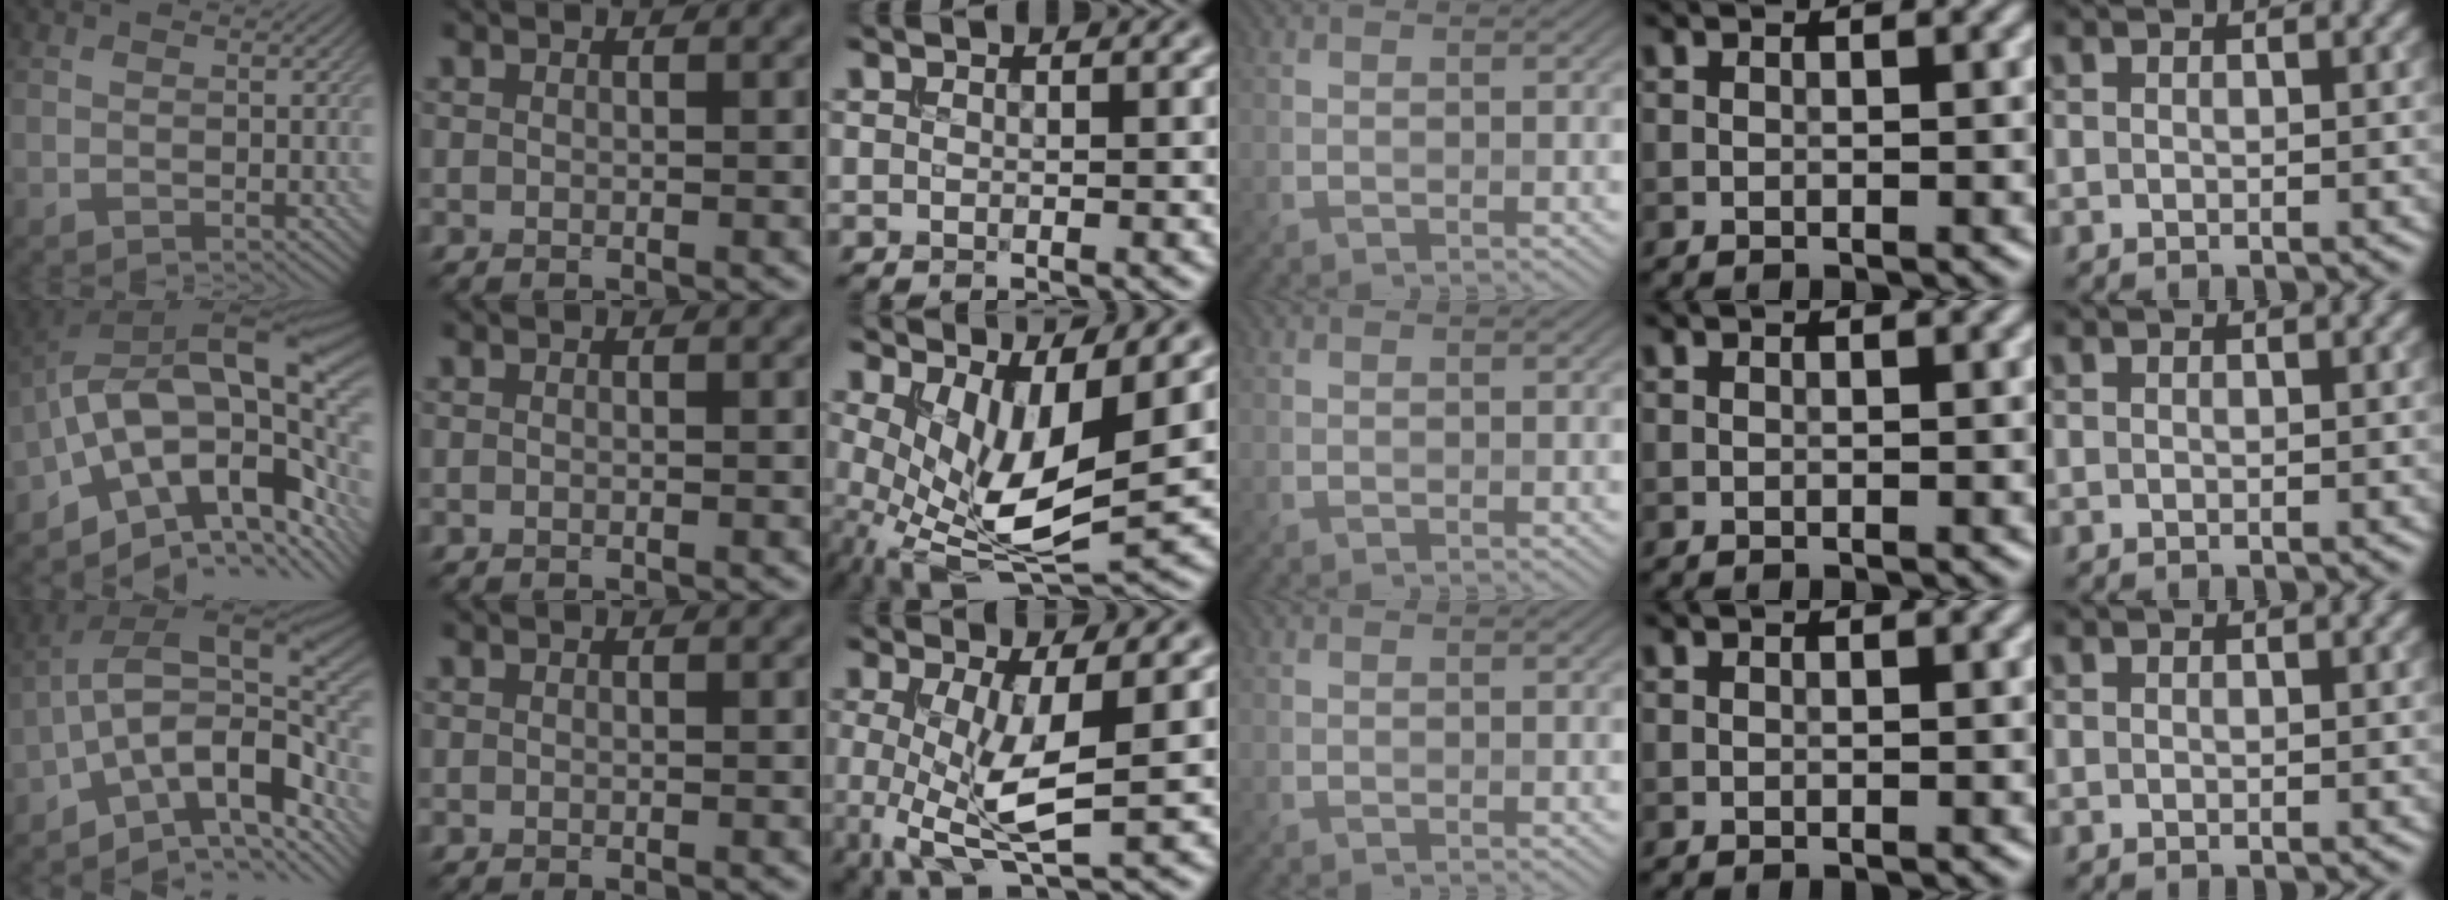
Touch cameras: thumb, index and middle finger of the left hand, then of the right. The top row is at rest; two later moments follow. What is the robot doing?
{"motion": "insert", "object": "bucket"}